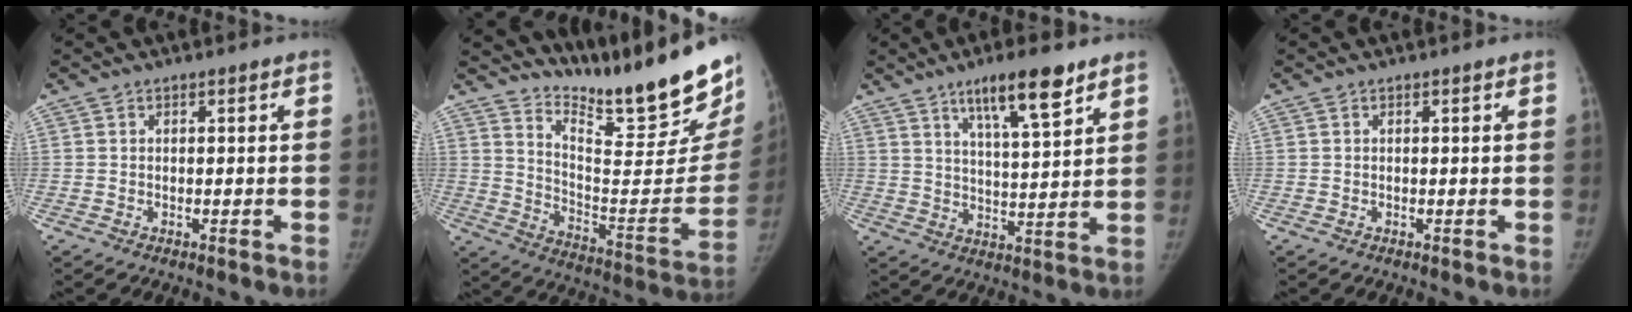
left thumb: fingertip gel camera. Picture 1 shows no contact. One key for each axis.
{"total": 26.6, "fx": 20.5, "fy": 4.8, "fz": 16.2, "tx": -0.216, "ty": -0.147, "tz": 0.304}
{"total": 11.1, "fx": 7.1, "fy": 2.0, "fz": 8.3, "tx": -0.127, "ty": -0.037, "tz": 0.120}
{"total": 0.0}